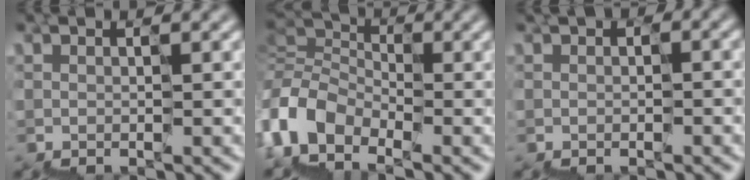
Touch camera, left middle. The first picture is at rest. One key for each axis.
{"total": 4.6, "fx": -4.2, "fy": 1.7, "fz": -0.5, "tx": -0.004, "ty": -0.008, "tz": -0.098}
{"total": 0.8, "fx": -0.2, "fy": 0.6, "fz": 0.5, "tx": -0.007, "ty": 0.010, "tz": -0.003}